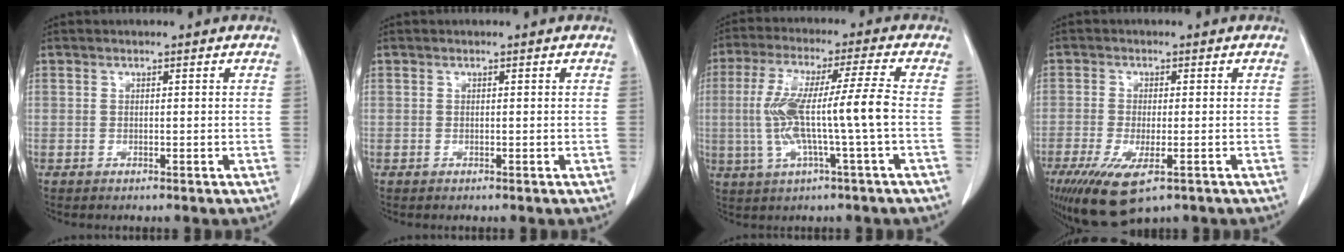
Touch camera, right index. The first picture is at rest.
{"total": 0.0}
{"total": 11.5, "force": [-1.1, -0.5, 11.5], "torque": [-0.233, 0.015, -0.022]}
{"total": 9.4, "force": [-5.3, 2.8, 7.2], "torque": [-0.129, -0.024, -0.083]}